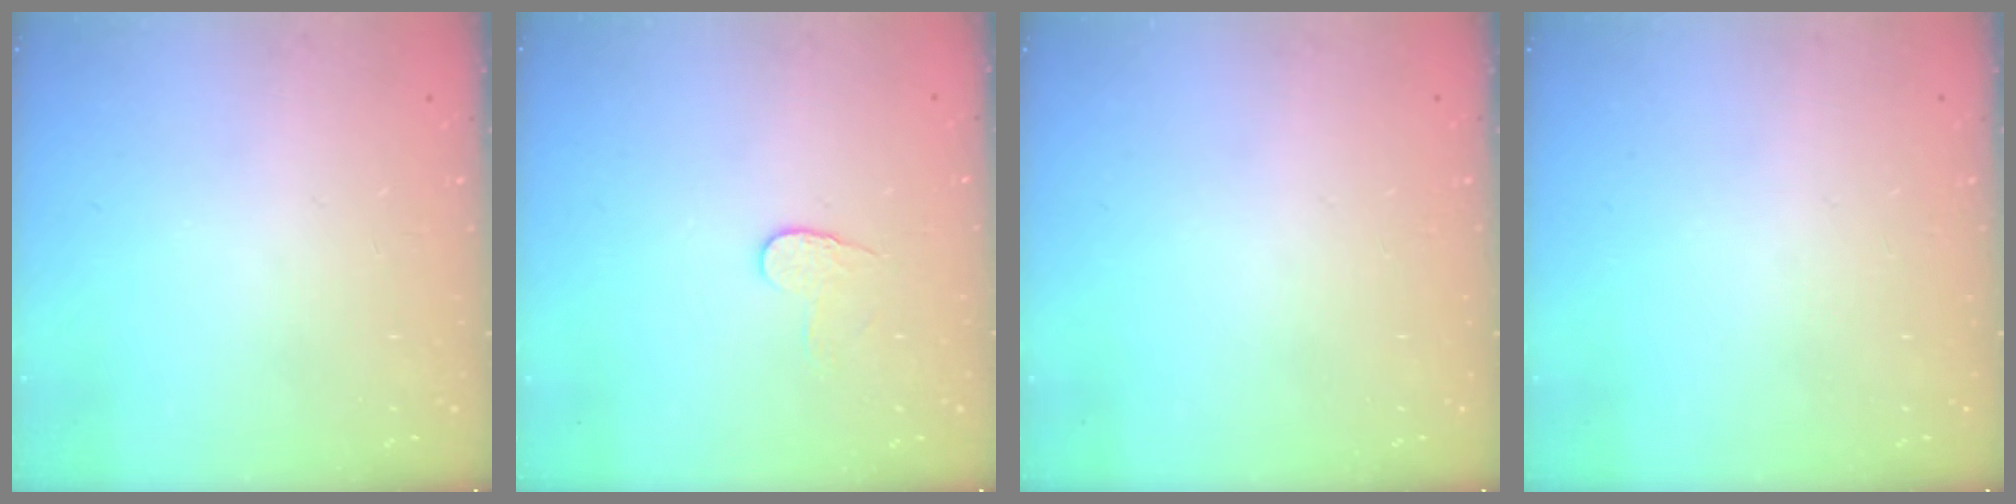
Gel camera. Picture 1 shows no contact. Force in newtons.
{"total": 3.7, "press": 3.7, "slide": 0.3}
{"total": 0.0}
{"total": 0.0}